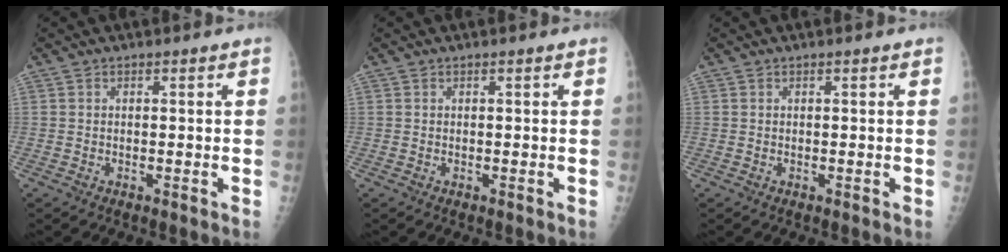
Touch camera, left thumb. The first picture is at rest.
{"total": 0.0}
{"total": 0.0}